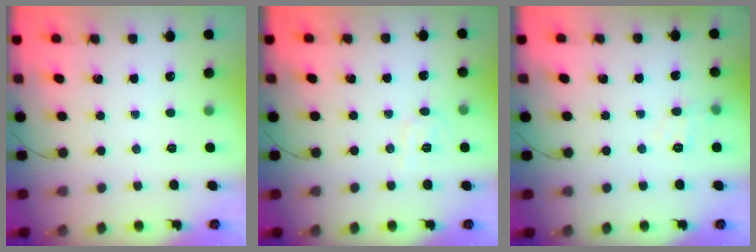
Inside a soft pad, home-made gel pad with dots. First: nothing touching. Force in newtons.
{"total": 4.7, "press": 4.4, "slide": 1.5}
{"total": 7.6, "press": 7.5, "slide": 1.6}